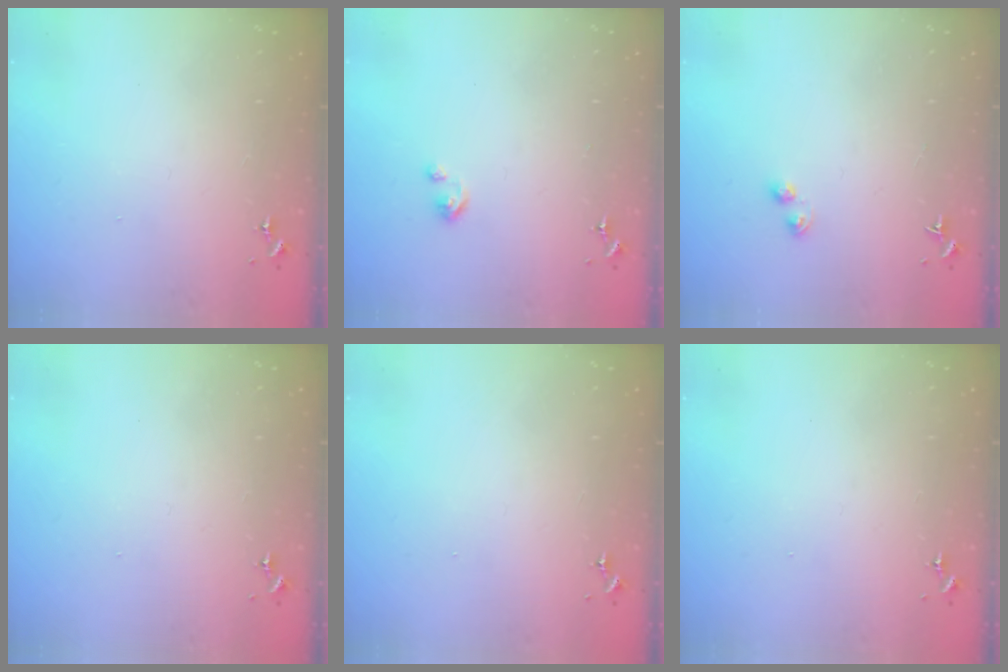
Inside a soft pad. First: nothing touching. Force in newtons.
{"total": 3.1, "press": 3.1, "slide": 0.2}
{"total": 2.8, "press": 2.8, "slide": 0.4}
{"total": 0.0}
{"total": 0.0}
{"total": 0.0}